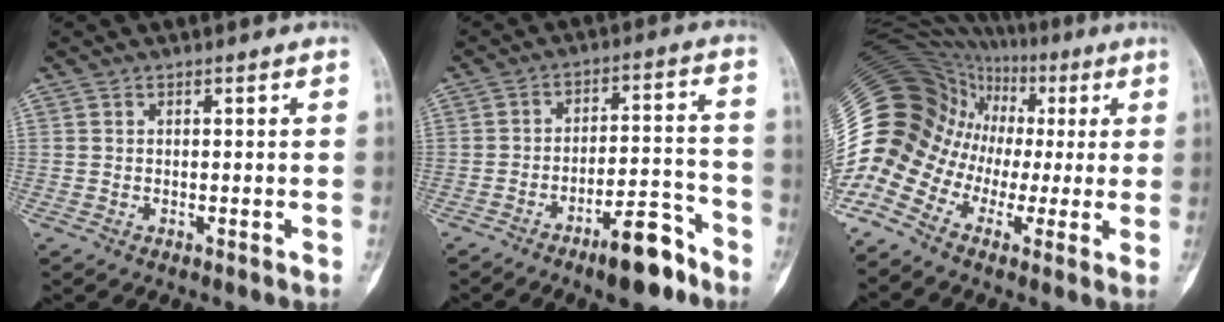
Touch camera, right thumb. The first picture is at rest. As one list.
[{"total": 10.6, "force": [-7.2, 3.5, 6.9], "torque": [-0.092, 0.064, -0.113]}, {"total": 20.4, "force": [-4.0, 16.7, 10.9], "torque": [-0.230, 0.087, -0.078]}]